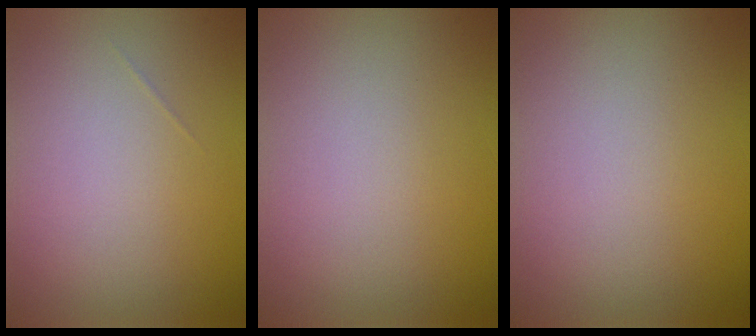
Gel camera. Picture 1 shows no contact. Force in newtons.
{"total": 0.0}
{"total": 0.0}